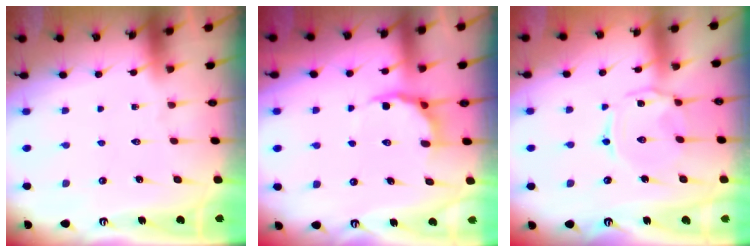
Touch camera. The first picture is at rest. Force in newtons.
{"total": 6.9, "press": 6.5, "slide": 2.3}
{"total": 2.7, "press": 2.7, "slide": 0.4}